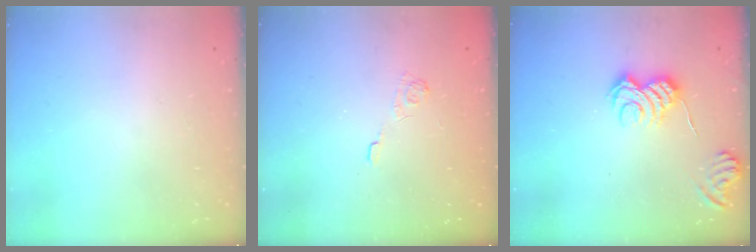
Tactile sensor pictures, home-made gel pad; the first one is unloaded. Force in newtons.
{"total": 3.5, "press": 3.2, "slide": 1.5}
{"total": 6.1, "press": 6.1, "slide": 0.6}